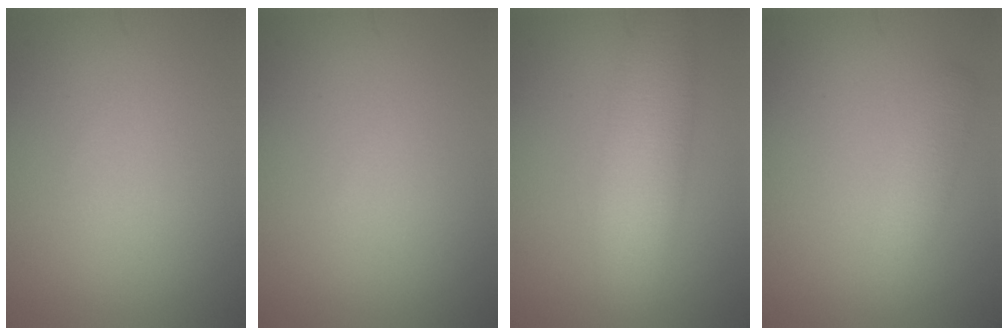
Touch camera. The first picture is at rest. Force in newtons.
{"total": 0.0}
{"total": 6.1, "press": 6.1, "slide": 0.3}
{"total": 2.4, "press": 2.3, "slide": 0.1}